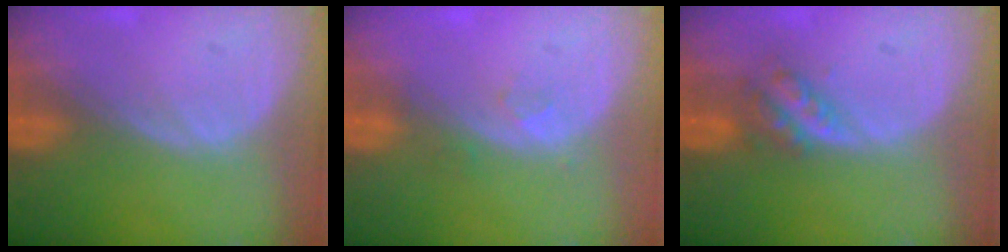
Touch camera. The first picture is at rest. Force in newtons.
{"total": 1.4, "press": 1.3, "slide": 0.6}
{"total": 4.1, "press": 3.6, "slide": 2.1}